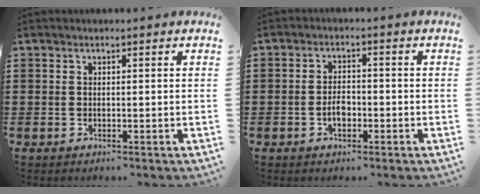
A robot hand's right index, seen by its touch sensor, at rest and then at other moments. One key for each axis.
{"total": 2.9, "fx": -0.9, "fy": 1.6, "fz": 2.2, "tx": -0.049, "ty": 0.002, "tz": -0.020}